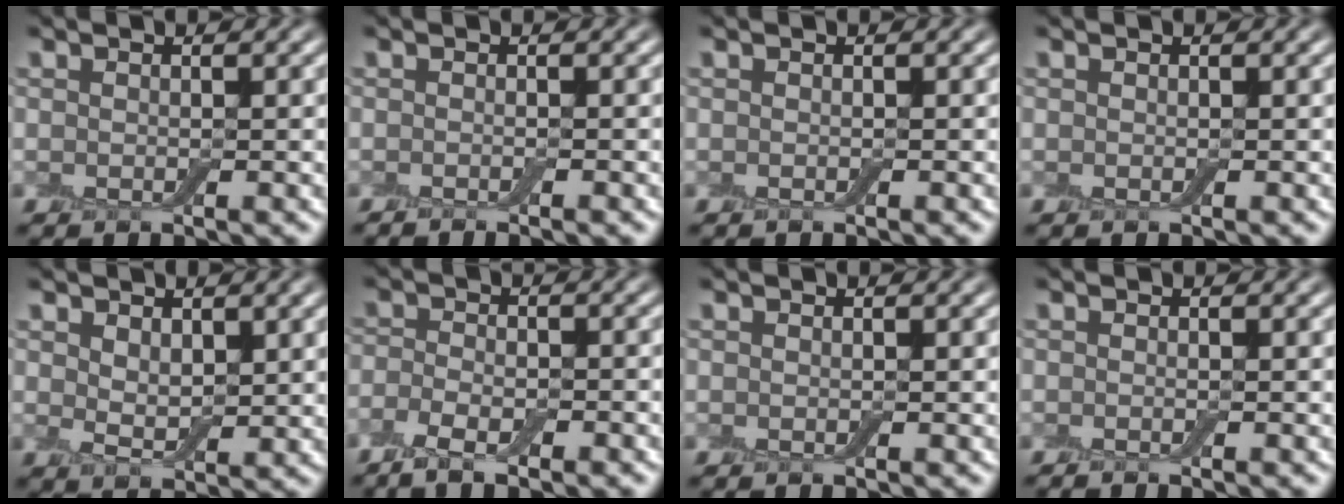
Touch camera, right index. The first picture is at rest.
{"total": 1.1, "force": [-0.9, 0.1, 0.7], "torque": [-0.004, -0.004, -0.016]}
{"total": 0.0}
{"total": 0.0}
{"total": 2.5, "force": [1.3, 1.4, 1.7], "torque": [-0.033, -0.006, 0.028]}
{"total": 3.9, "force": [-2.6, 1.5, 2.5], "torque": [-0.046, -0.003, -0.051]}
{"total": 0.0}
{"total": 0.7, "force": [-0.5, 0.1, 0.5], "torque": [-0.006, -0.004, -0.010]}